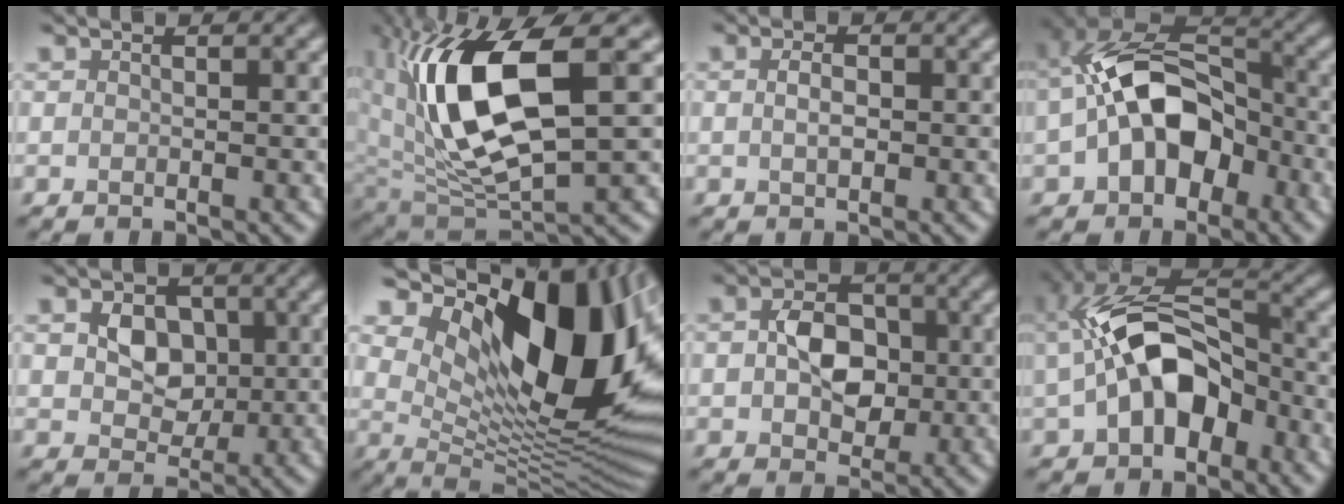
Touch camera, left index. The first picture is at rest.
{"total": 11.3, "force": [2.1, 5.1, 9.9], "torque": [-0.205, -0.010, 0.048]}
{"total": 0.9, "force": [-0.4, 0.5, 0.7], "torque": [-0.027, -0.003, -0.001]}
{"total": 9.8, "force": [-2.0, 6.3, 7.3], "torque": [-0.135, 0.014, -0.044]}
{"total": 3.1, "force": [0.2, 2.7, 1.6], "torque": [-0.038, -0.006, 0.002]}
{"total": 16.7, "force": [5.9, 8.4, 13.1], "torque": [-0.181, -0.008, 0.112]}
{"total": 4.1, "force": [-0.5, 3.1, 2.6], "torque": [-0.055, -0.004, -0.007]}
{"total": 9.1, "force": [-1.5, 5.5, 7.0], "torque": [-0.138, 0.014, -0.029]}